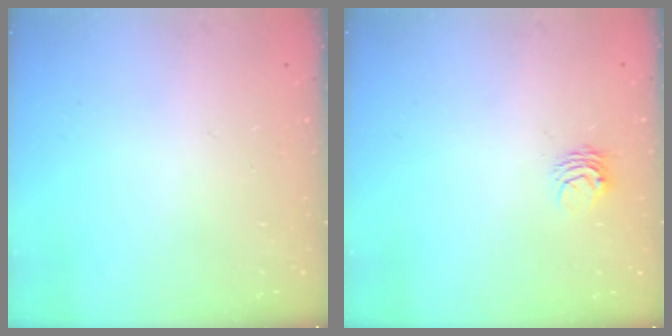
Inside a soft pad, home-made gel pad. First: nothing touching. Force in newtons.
{"total": 3.9, "press": 3.9, "slide": 0.3}